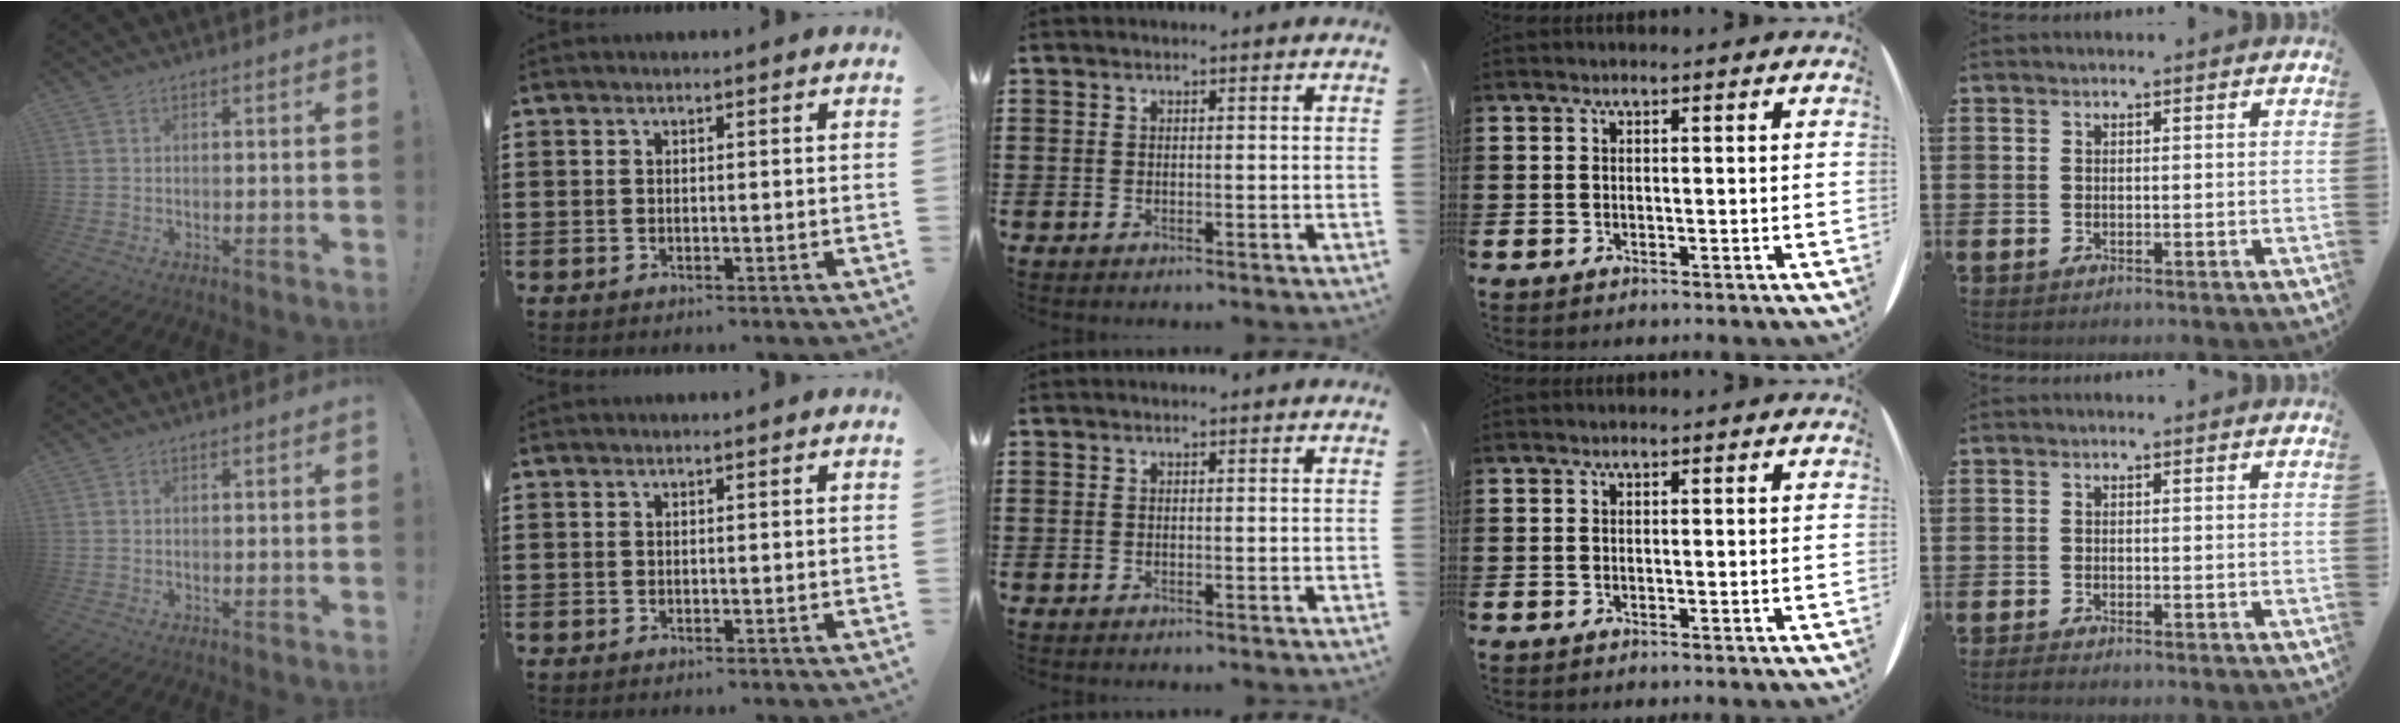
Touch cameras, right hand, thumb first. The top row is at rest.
{"little": {"total": 0.8, "force": [-0.7, 0.0, 0.3], "torque": [-0.007, -0.002, -0.013]}}